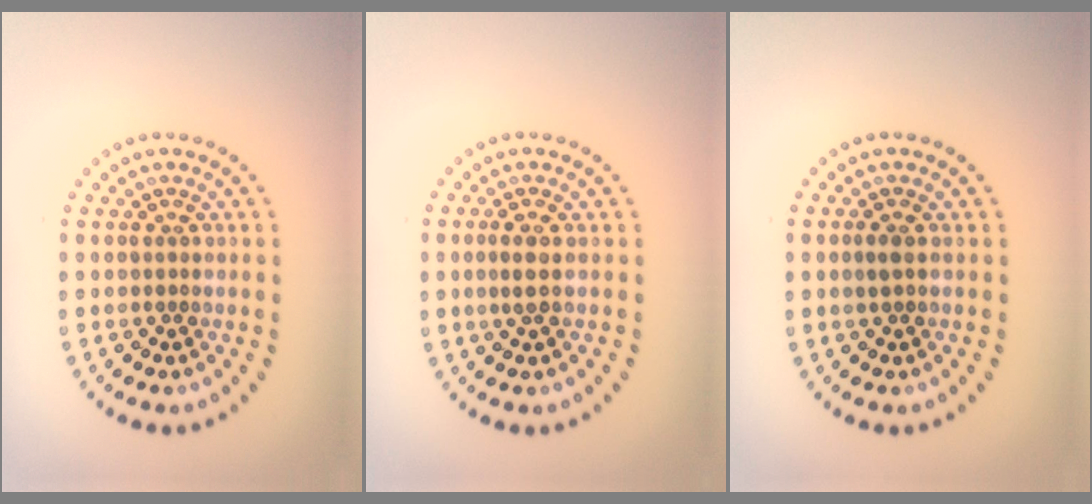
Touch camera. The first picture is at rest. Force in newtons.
{"total": 1.4, "press": 1.1, "slide": 0.9}
{"total": 0.8, "press": 0.7, "slide": 0.4}